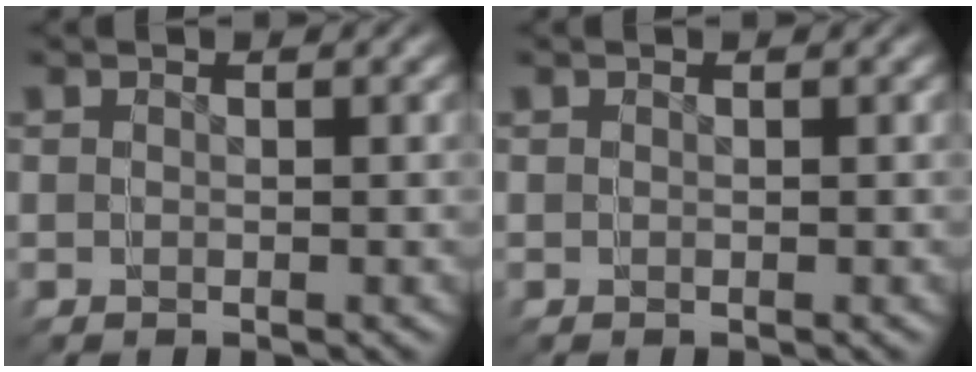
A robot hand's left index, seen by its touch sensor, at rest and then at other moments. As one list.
[{"total": 0.0}]